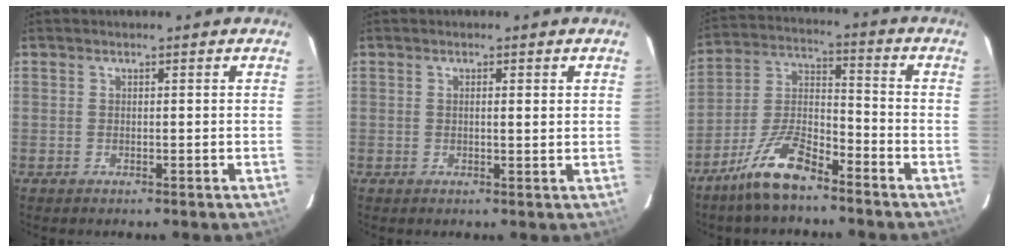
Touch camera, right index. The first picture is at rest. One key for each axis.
{"total": 1.5, "fx": 0.5, "fy": 0.2, "fz": 1.3, "tx": -0.027, "ty": 0.004, "tz": 0.006}
{"total": 10.4, "fx": -7.8, "fy": 2.5, "fz": 6.5, "tx": -0.140, "ty": -0.005, "tz": -0.154}